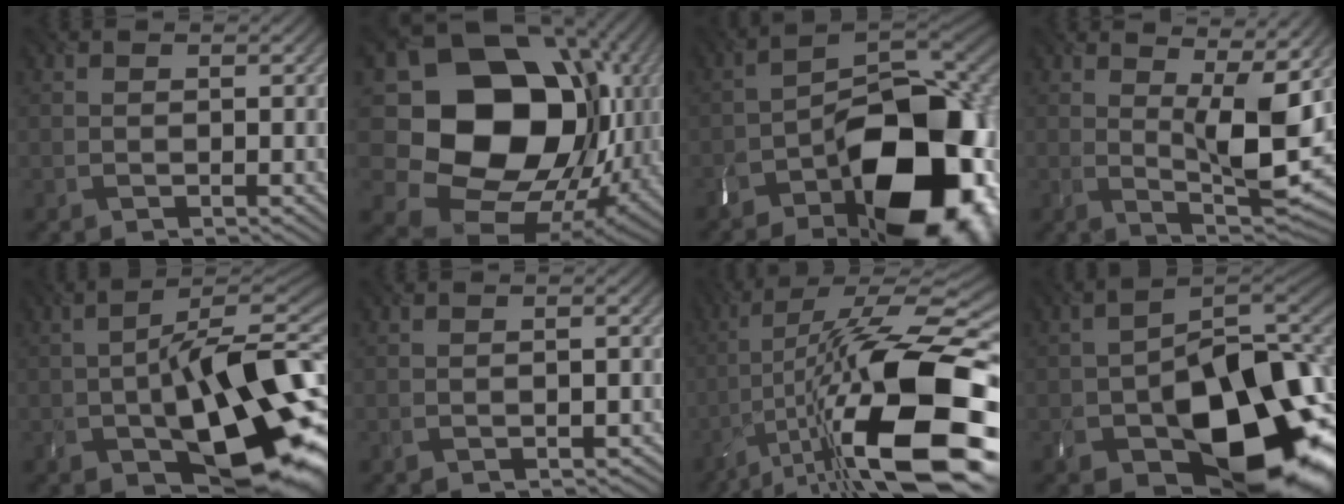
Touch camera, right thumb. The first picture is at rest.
{"total": 18.6, "force": [1.1, 15.2, 10.6], "torque": [-0.220, -0.042, 0.038]}
{"total": 20.1, "force": [-9.0, 10.3, 14.7], "torque": [-0.204, -0.014, -0.146]}
{"total": 9.2, "force": [2.6, 2.1, 8.6], "torque": [-0.139, -0.003, 0.045]}
{"total": 17.7, "force": [-4.1, 8.3, 15.0], "torque": [-0.221, -0.020, -0.064]}
{"total": 0.8, "force": [-0.6, 0.3, 0.5], "torque": [-0.011, -0.001, -0.008]}
{"total": 20.5, "force": [-7.0, 6.5, 18.1], "torque": [-0.295, -0.002, -0.117]}
{"total": 18.9, "force": [-6.3, 11.2, 13.9], "torque": [-0.185, -0.031, -0.092]}